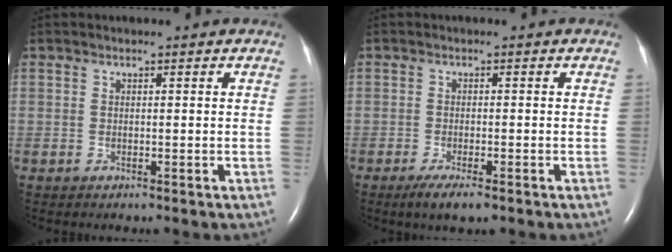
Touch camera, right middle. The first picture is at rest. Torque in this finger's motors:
{"motor_torque": [0.48, -0.35, 0.02, 0.03]}